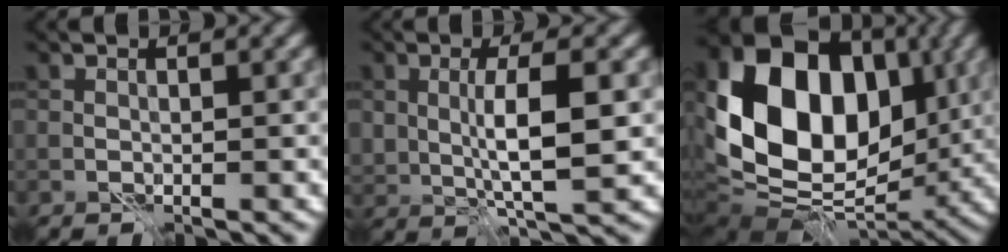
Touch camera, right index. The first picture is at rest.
{"total": 4.7, "force": [0.5, 1.5, 4.5], "torque": [-0.088, -0.002, 0.012]}
{"total": 16.7, "force": [2.0, 12.3, 11.2], "torque": [-0.199, 0.004, 0.046]}